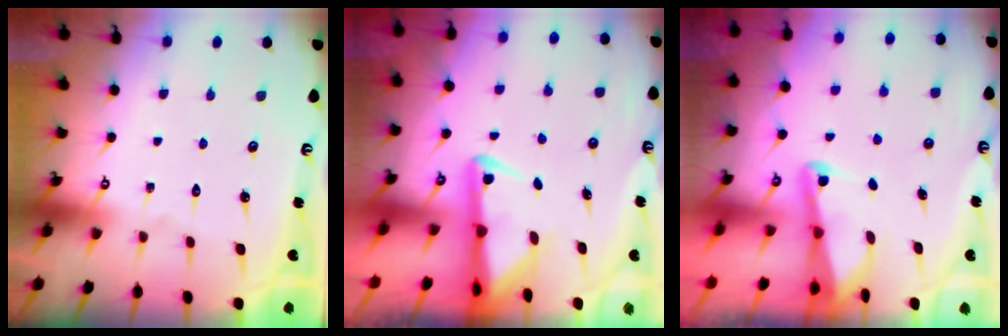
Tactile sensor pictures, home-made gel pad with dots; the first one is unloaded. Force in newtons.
{"total": 3.5, "press": 3.4, "slide": 0.7}
{"total": 2.2, "press": 2.2, "slide": 0.3}